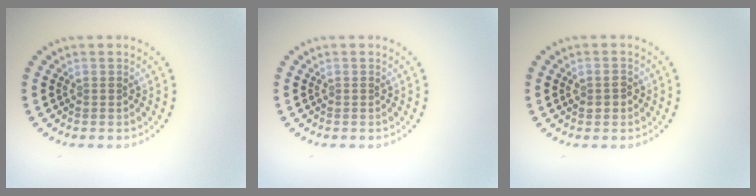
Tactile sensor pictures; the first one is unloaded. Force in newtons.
{"total": 0.0}
{"total": 1.5, "press": 1.5, "slide": 0.1}